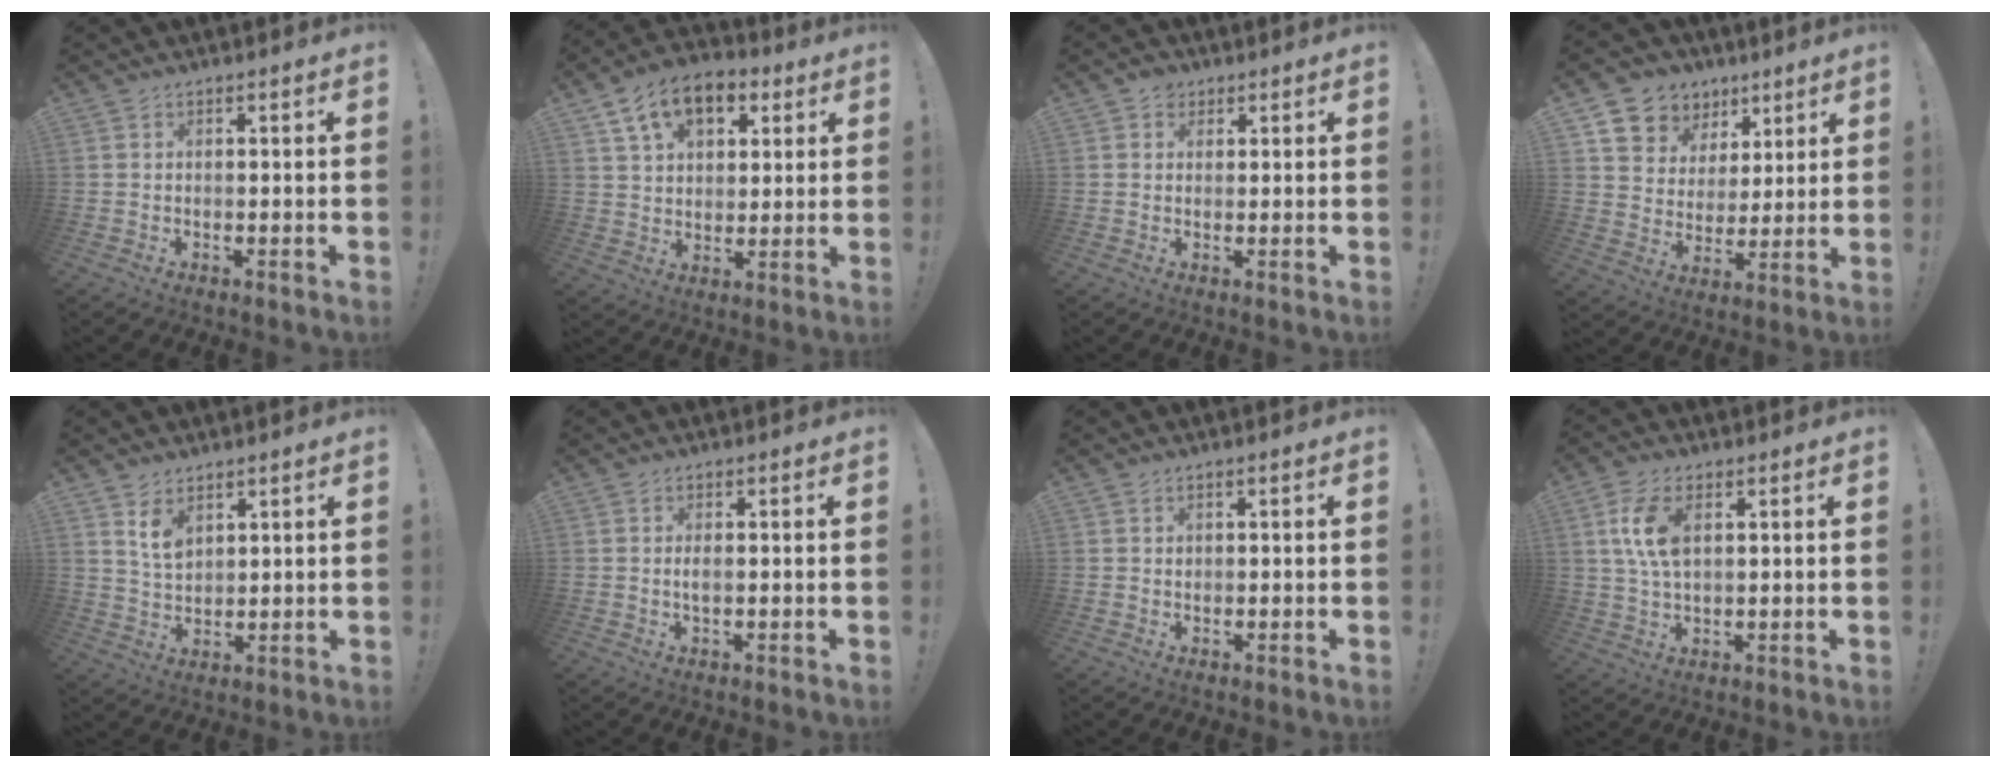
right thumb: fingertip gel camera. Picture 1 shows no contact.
{"total": 13.5, "force": [6.3, 9.1, 7.8], "torque": [-0.122, -0.020, 0.120]}
{"total": 3.0, "force": [1.4, 2.5, 0.9], "torque": [-0.007, -0.003, 0.025]}
{"total": 10.0, "force": [5.6, 8.1, 2.0], "torque": [-0.033, -0.041, 0.113]}
{"total": 6.7, "force": [4.3, 3.9, 3.4], "torque": [-0.054, -0.025, 0.080]}
{"total": 1.7, "force": [-0.2, 0.5, 1.6], "torque": [-0.025, 0.001, -0.005]}
{"total": 0.8, "force": [0.3, 0.7, 0.2], "torque": [0.000, 0.000, 0.006]}
{"total": 9.0, "force": [2.6, 4.7, 7.3], "torque": [-0.147, -0.001, 0.044]}